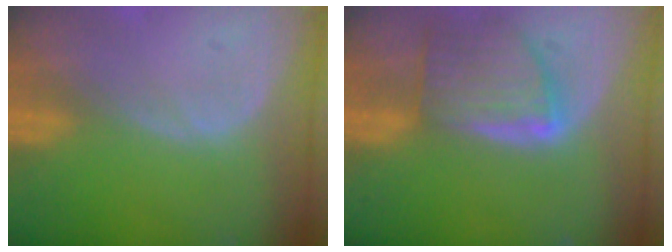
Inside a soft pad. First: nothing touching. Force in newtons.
{"total": 7.9, "press": 7.2, "slide": 3.3}